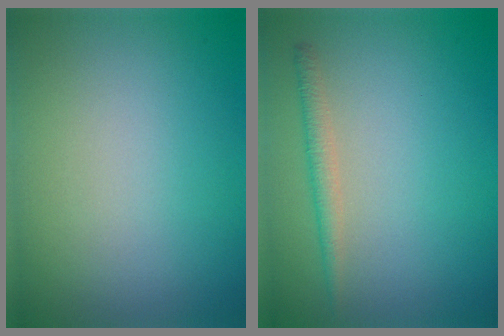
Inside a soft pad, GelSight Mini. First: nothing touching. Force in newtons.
{"total": 1.6, "press": 1.6, "slide": 0.0}